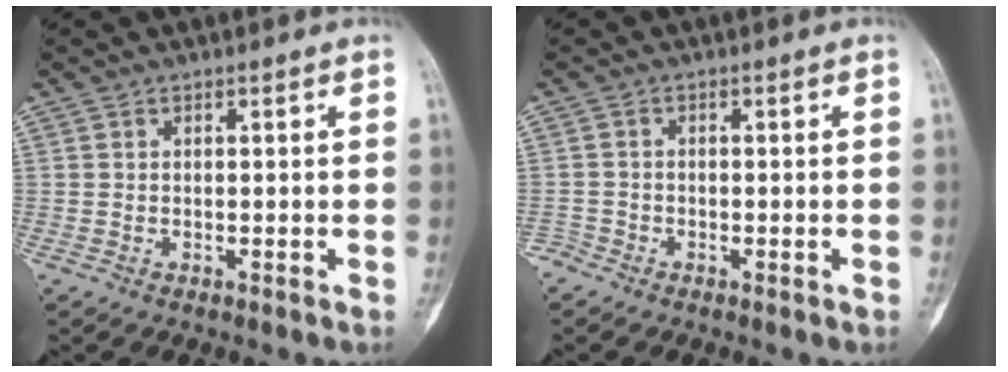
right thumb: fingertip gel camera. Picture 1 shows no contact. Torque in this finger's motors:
{"motor_torque": [-0.72, -0.20, 0.09, -0.01, -0.17]}